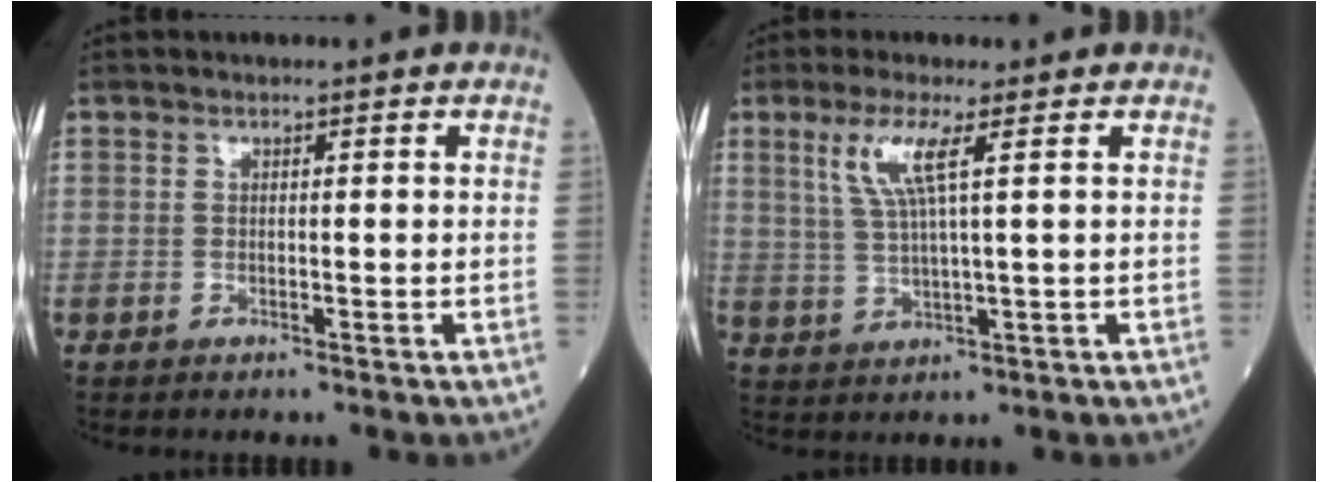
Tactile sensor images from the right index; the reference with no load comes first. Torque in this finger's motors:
{"motor_torque": [0.13, 0.12, 0.12, 0.05]}